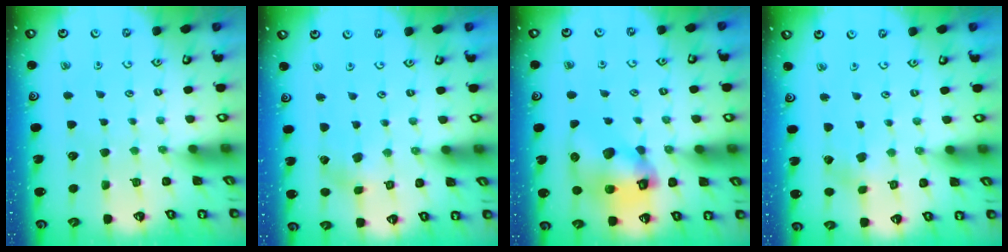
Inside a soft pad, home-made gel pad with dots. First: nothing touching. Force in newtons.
{"total": 1.2, "press": 1.1, "slide": 0.2}
{"total": 13.2, "press": 13.1, "slide": 1.9}
{"total": 1.1, "press": 1.1, "slide": 0.1}